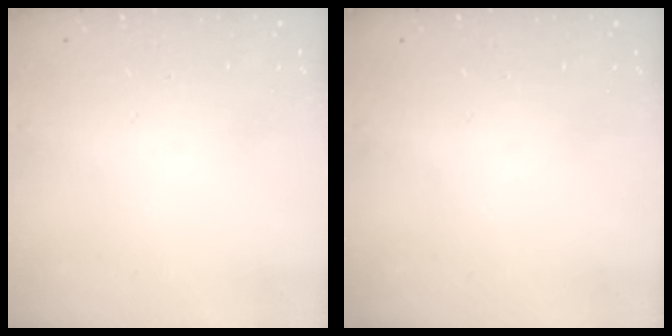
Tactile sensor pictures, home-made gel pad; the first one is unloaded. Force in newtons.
{"total": 0.0}